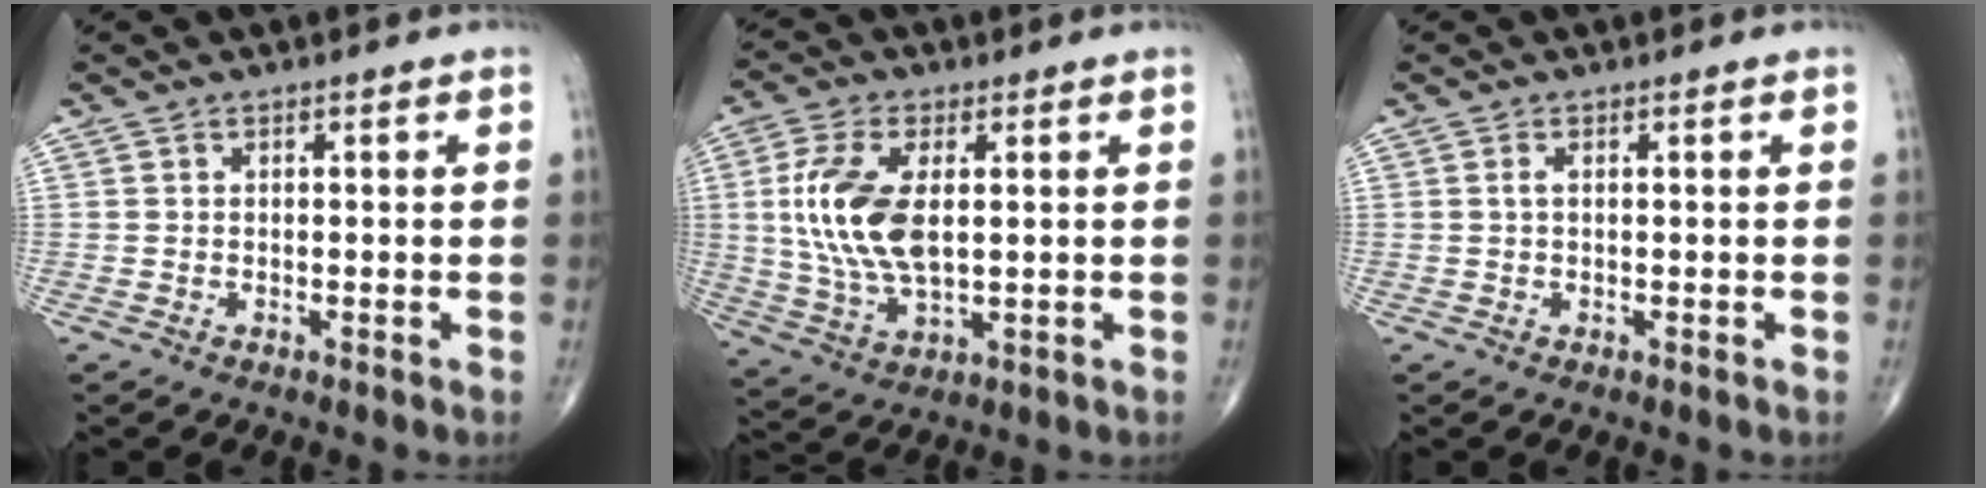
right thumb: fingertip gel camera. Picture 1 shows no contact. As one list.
[{"total": 13.6, "force": [1.7, 6.8, 11.6], "torque": [-0.245, -0.006, 0.037]}, {"total": 0.8, "force": [0.1, 0.4, 0.7], "torque": [-0.017, 0.000, 0.001]}]